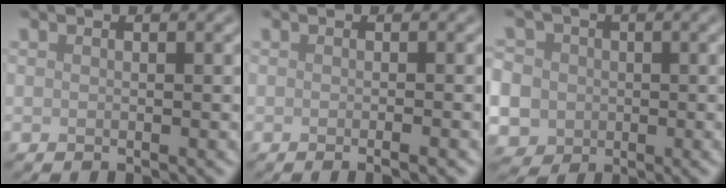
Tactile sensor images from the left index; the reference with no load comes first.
{"total": 1.8, "force": [-0.6, 0.5, 1.6], "torque": [-0.011, -0.002, -0.011]}
{"total": 10.2, "force": [-1.6, 9.4, 3.7], "torque": [-0.087, 0.006, -0.060]}